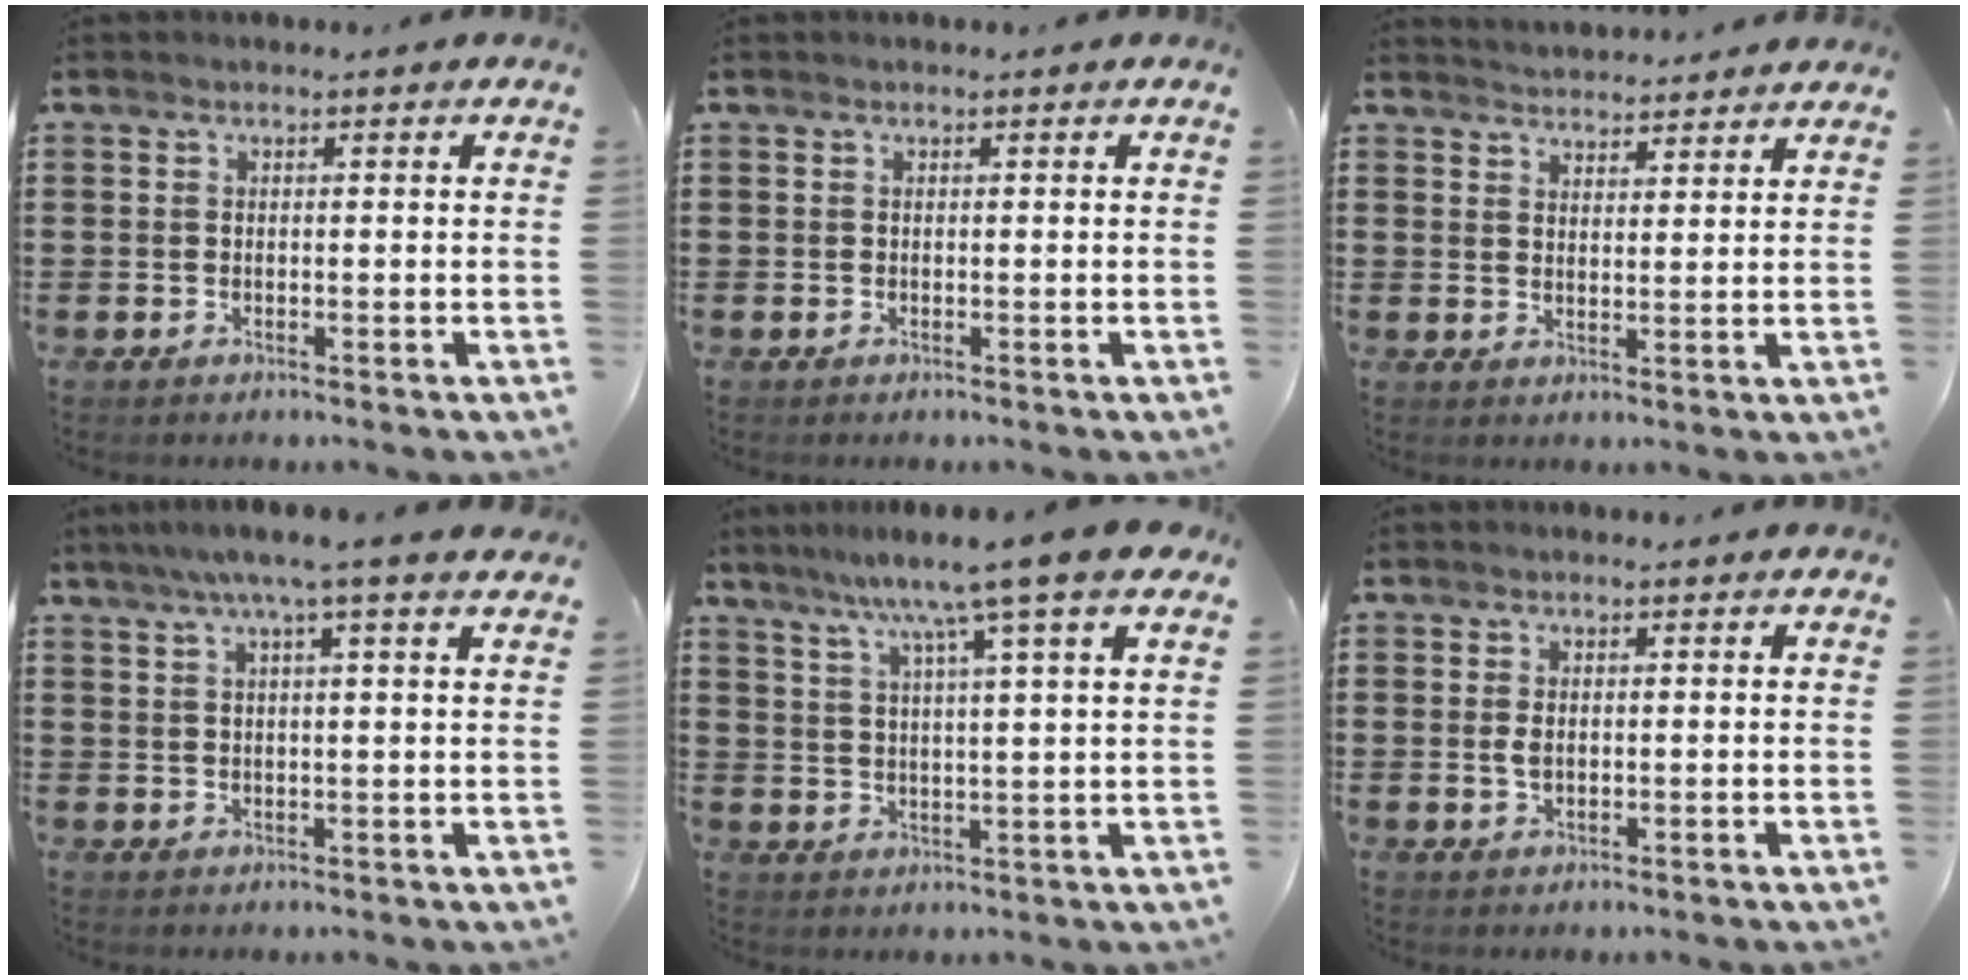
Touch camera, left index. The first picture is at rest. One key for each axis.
{"total": 0.0}
{"total": 3.1, "fx": 3.1, "fy": -0.1, "fz": -0.3, "tx": -0.004, "ty": -0.012, "tz": 0.057}
{"total": 4.4, "fx": 3.0, "fy": -0.5, "fz": 3.2, "tx": -0.071, "ty": -0.004, "tz": 0.049}
{"total": 9.0, "fx": 6.4, "fy": -1.1, "fz": 6.3, "tx": -0.134, "ty": -0.024, "tz": 0.099}
{"total": 1.6, "fx": 0.1, "fy": 0.9, "fz": 1.3, "tx": -0.036, "ty": 0.000, "tz": -0.002}